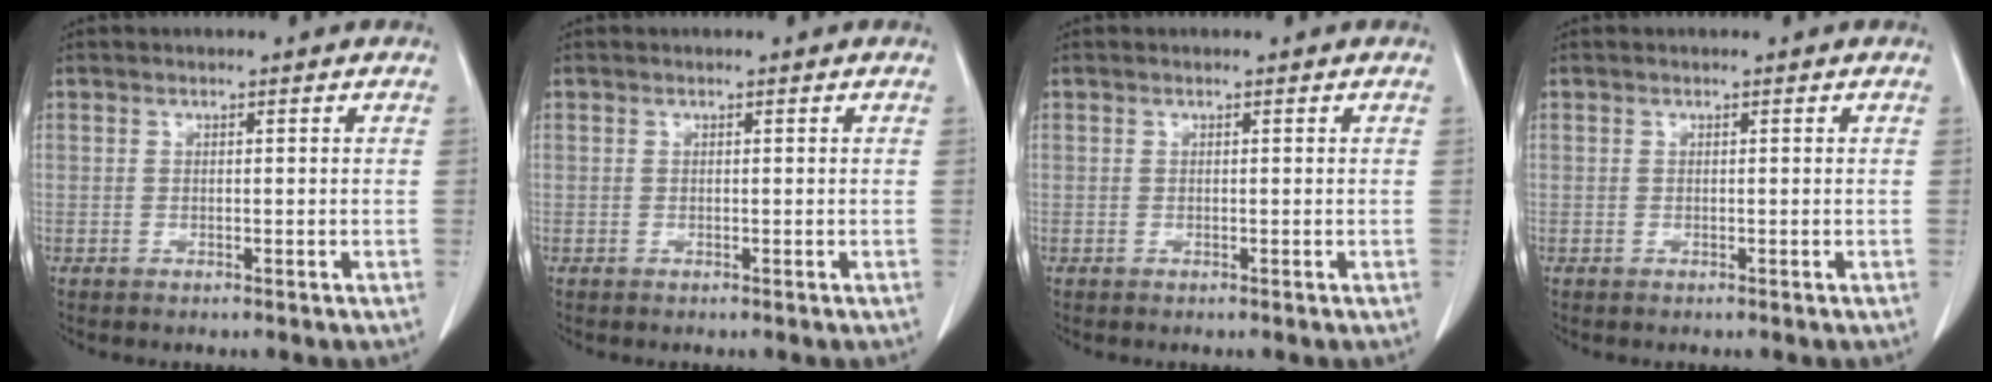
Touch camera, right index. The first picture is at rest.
{"total": 0.0}
{"total": 0.0}
{"total": 0.0}